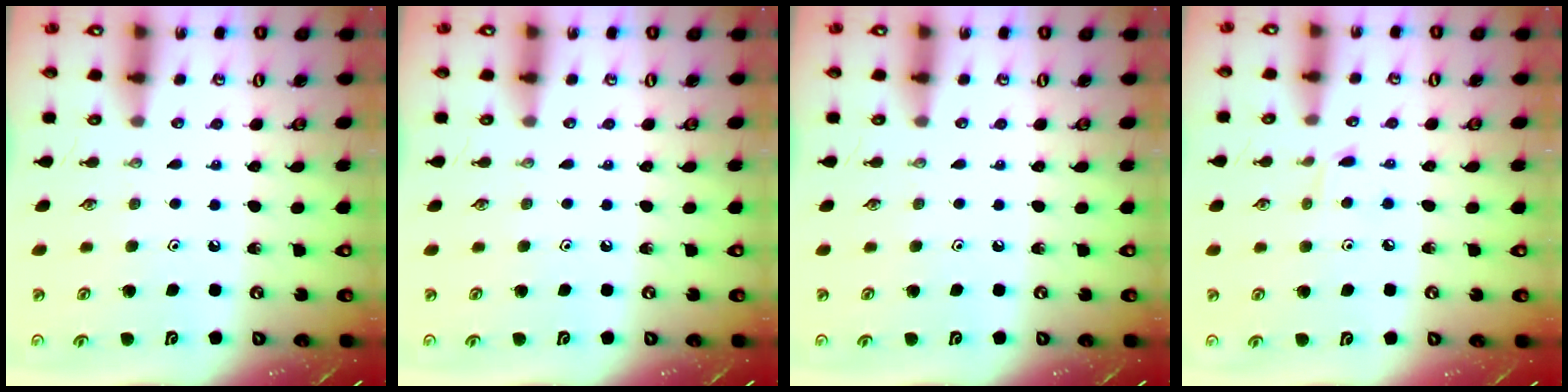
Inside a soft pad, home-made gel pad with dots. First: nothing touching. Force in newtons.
{"total": 0.0}
{"total": 0.0}
{"total": 4.8, "press": 4.7, "slide": 0.6}